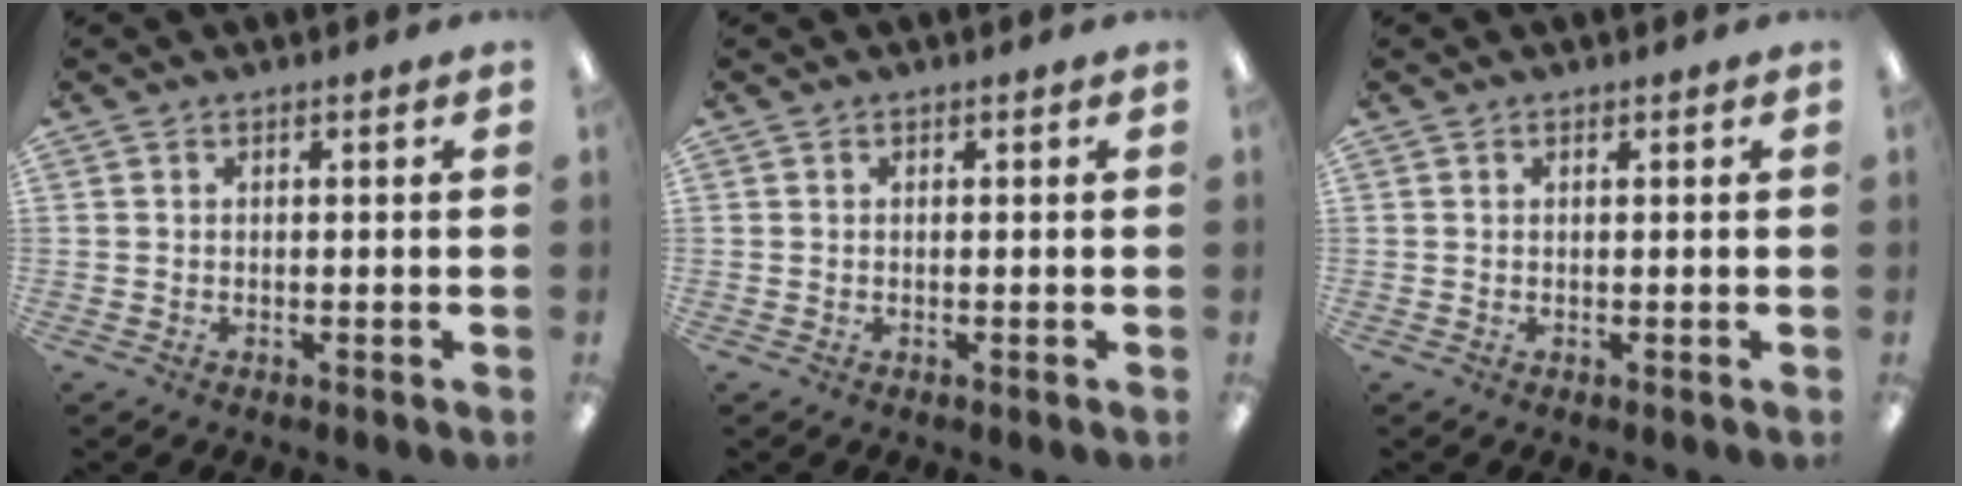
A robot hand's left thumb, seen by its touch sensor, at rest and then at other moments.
{"total": 0.0}
{"total": 0.0}